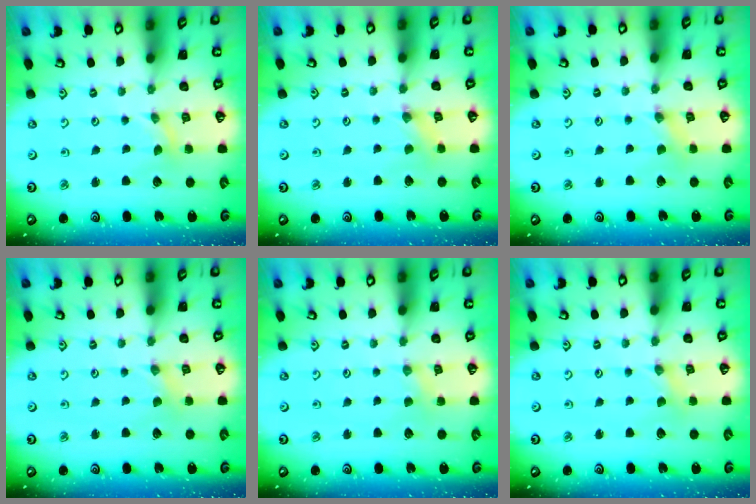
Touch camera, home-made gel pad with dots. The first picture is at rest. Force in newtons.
{"total": 0.0}
{"total": 1.1, "press": 1.1, "slide": 0.1}
{"total": 0.0}
{"total": 1.3, "press": 1.3, "slide": 0.3}
{"total": 0.0}